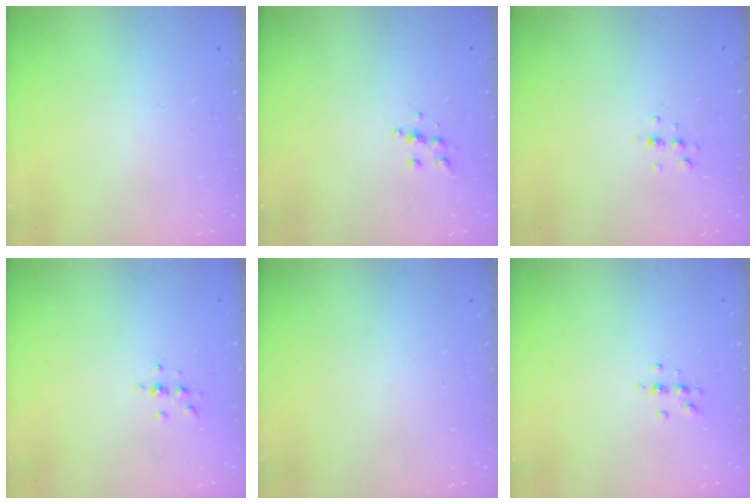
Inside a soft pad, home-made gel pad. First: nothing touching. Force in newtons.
{"total": 5.4, "press": 5.3, "slide": 0.4}
{"total": 4.7, "press": 4.6, "slide": 0.6}
{"total": 2.3, "press": 2.3, "slide": 0.2}
{"total": 0.0}
{"total": 4.9, "press": 4.9, "slide": 0.7}